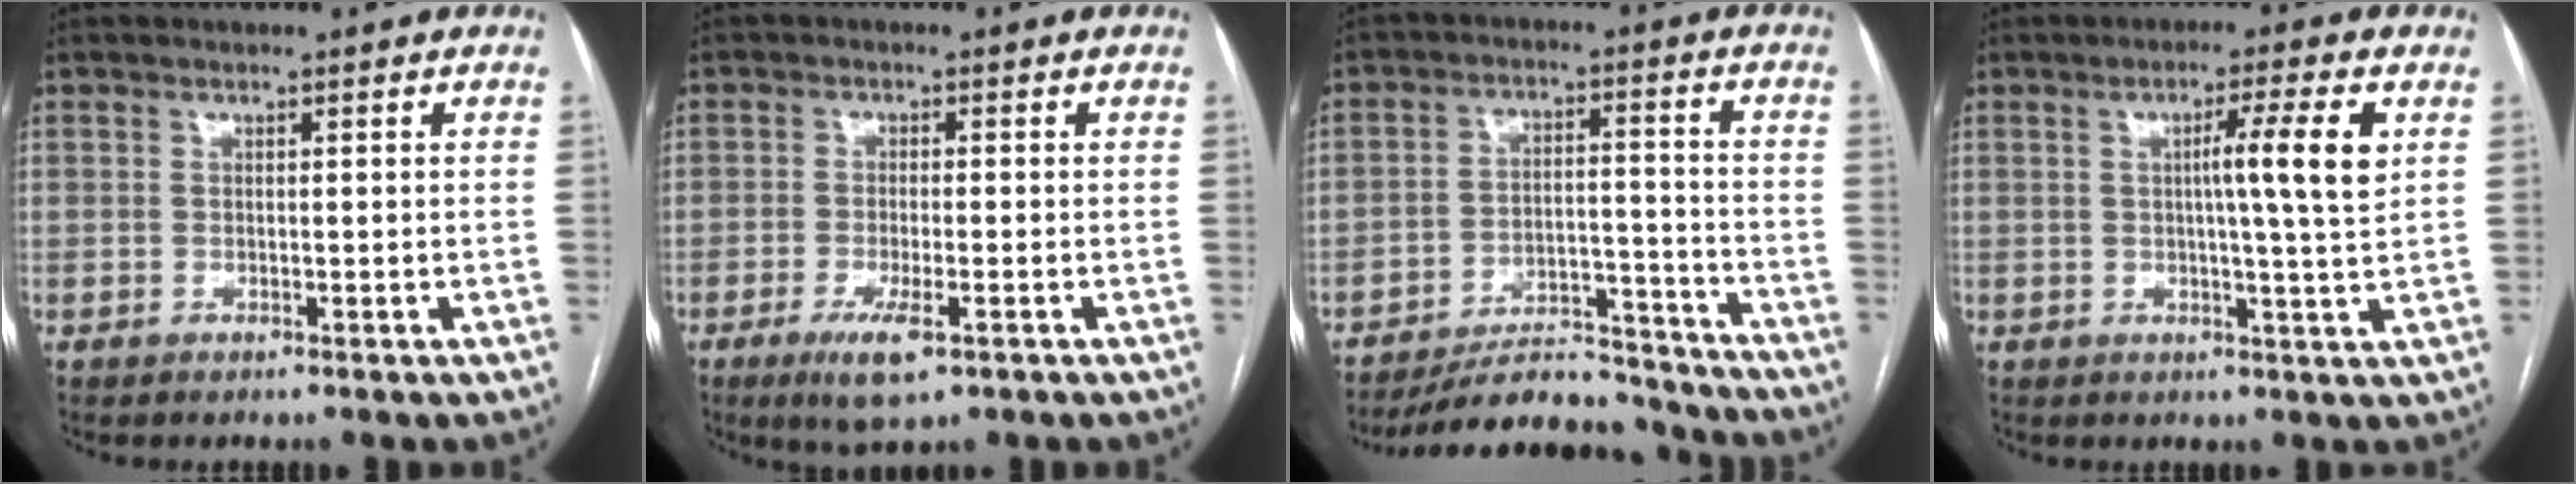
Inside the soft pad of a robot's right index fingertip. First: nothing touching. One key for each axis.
{"total": 5.5, "fx": -2.9, "fy": 1.1, "fz": 4.6, "tx": -0.088, "ty": -0.011, "tz": -0.045}
{"total": 12.6, "fx": -12.1, "fy": 2.7, "fz": 2.1, "tx": -0.019, "ty": 0.028, "tz": -0.183}
{"total": 7.3, "fx": 1.7, "fy": -1.0, "fz": 7.0, "tx": -0.110, "ty": 0.000, "tz": 0.026}